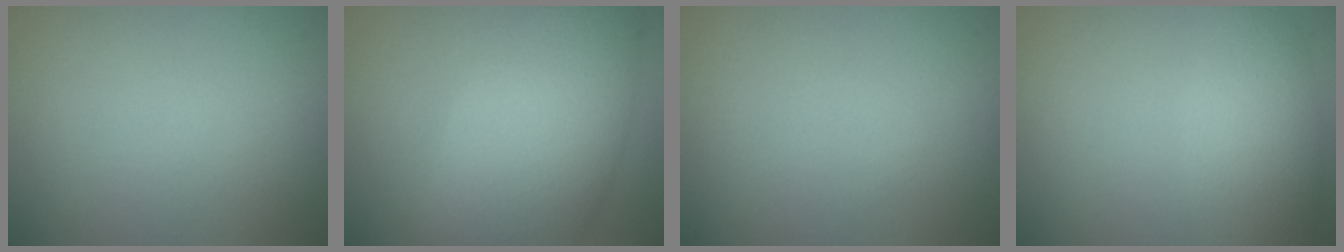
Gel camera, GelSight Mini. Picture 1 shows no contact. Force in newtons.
{"total": 11.1, "press": 11.1, "slide": 0.6}
{"total": 0.0}
{"total": 3.7, "press": 3.7, "slide": 0.1}